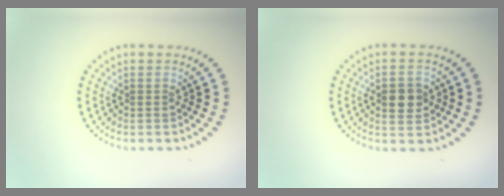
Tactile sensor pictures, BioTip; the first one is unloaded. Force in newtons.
{"total": 3.2, "press": 3.2, "slide": 0.2}